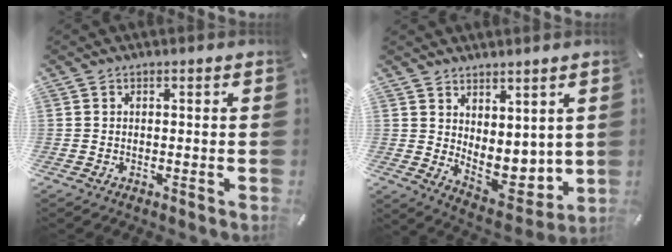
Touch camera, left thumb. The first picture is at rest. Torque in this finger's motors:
{"motor_torque": [1.12, 1.07, 0.19, 0.05, 0.14]}